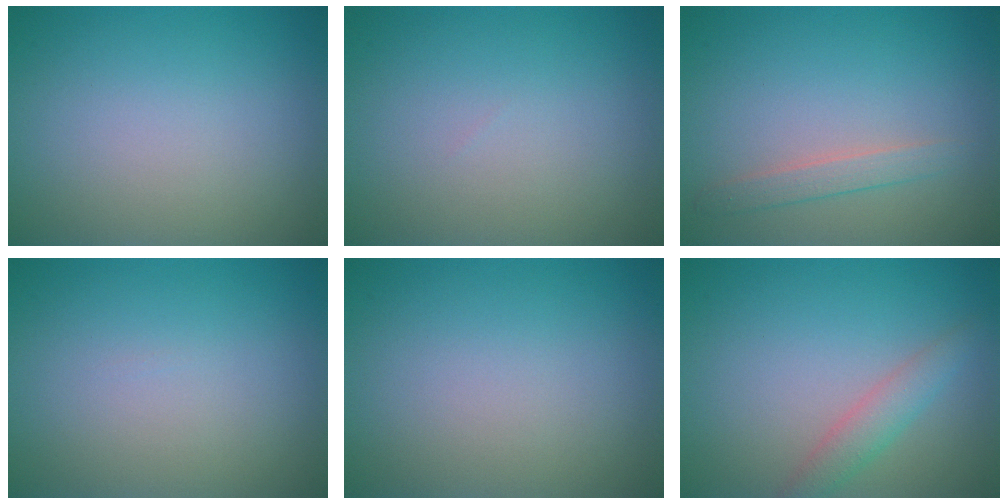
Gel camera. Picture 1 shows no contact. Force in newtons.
{"total": 0.0}
{"total": 1.6, "press": 1.6, "slide": 0.0}
{"total": 0.0}
{"total": 0.0}
{"total": 2.2, "press": 2.2, "slide": 0.1}